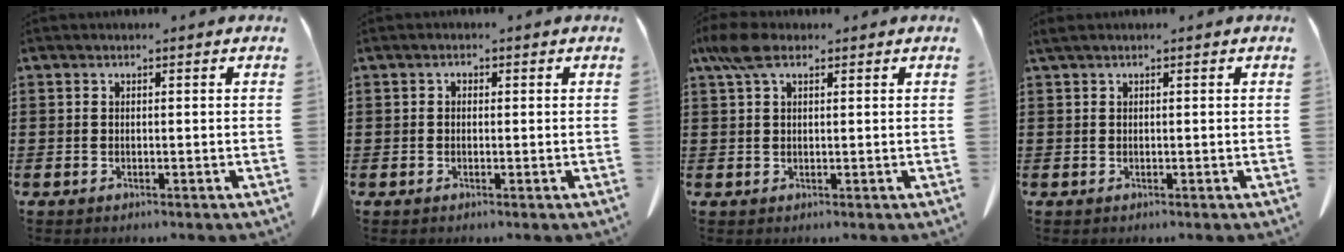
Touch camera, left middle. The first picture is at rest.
{"total": 0.7, "force": [-0.1, 0.6, 0.4], "torque": [-0.011, 0.002, -0.001]}
{"total": 4.6, "force": [2.2, 2.0, 3.5], "torque": [-0.082, 0.004, 0.040]}
{"total": 0.6, "force": [0.4, 0.0, 0.4], "torque": [-0.010, 0.000, 0.008]}